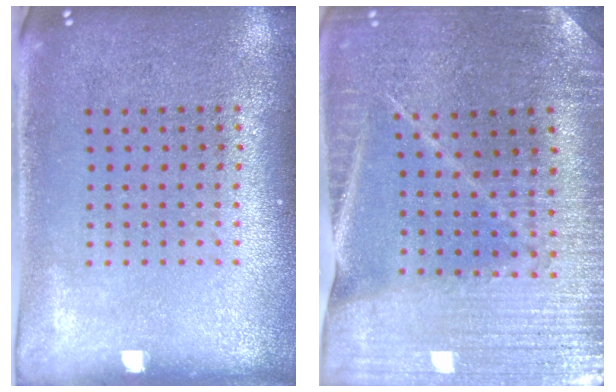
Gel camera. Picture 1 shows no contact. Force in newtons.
{"total": 3.2, "press": 3.2, "slide": 0.3}